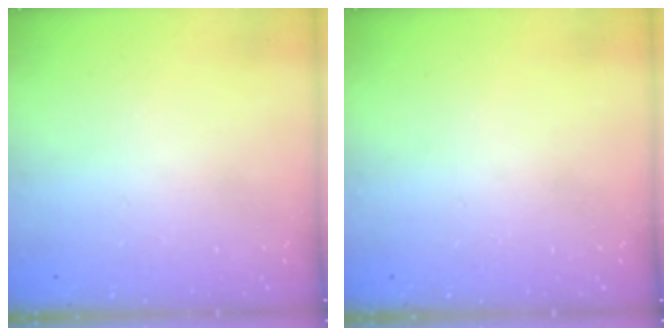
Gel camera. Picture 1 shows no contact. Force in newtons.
{"total": 0.0}